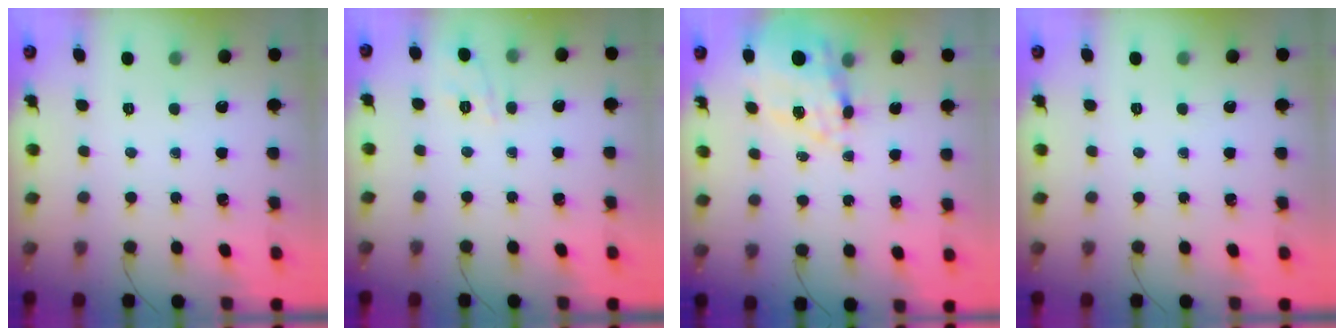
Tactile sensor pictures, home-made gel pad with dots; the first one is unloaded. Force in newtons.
{"total": 1.7, "press": 0.1, "slide": 1.7}
{"total": 19.0, "press": 18.6, "slide": 3.6}
{"total": 0.0}